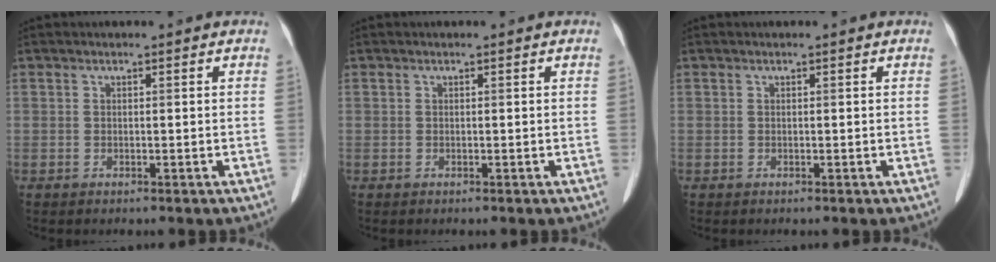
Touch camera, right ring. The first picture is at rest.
{"total": 0.0}
{"total": 0.0}